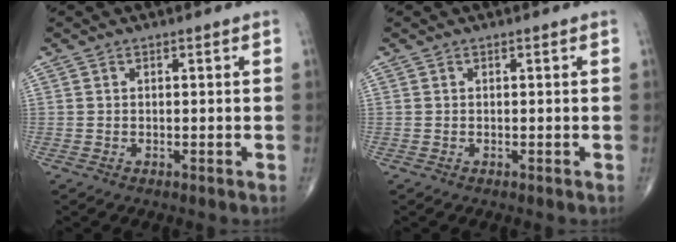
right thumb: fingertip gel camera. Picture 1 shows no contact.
{"total": 0.0}